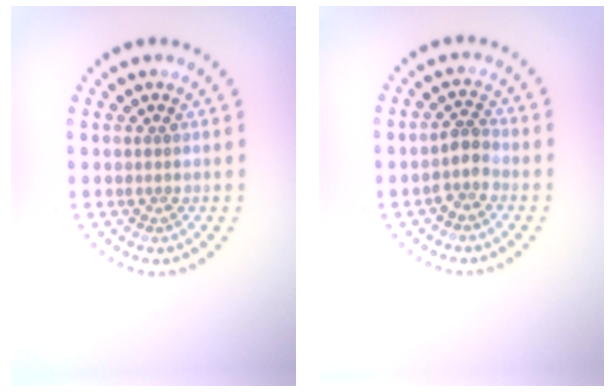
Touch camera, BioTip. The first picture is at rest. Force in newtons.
{"total": 2.1, "press": 1.7, "slide": 1.2}